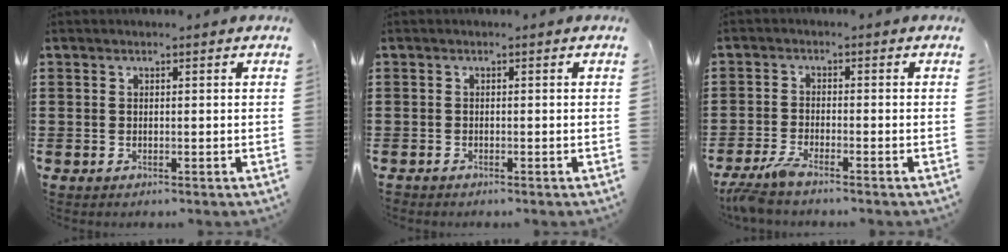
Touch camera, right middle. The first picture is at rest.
{"total": 0.5, "force": [-0.5, 0.1, 0.1], "torque": [-0.002, -0.001, -0.011]}
{"total": 3.6, "force": [-3.1, 0.1, 1.8], "torque": [-0.060, -0.014, -0.068]}